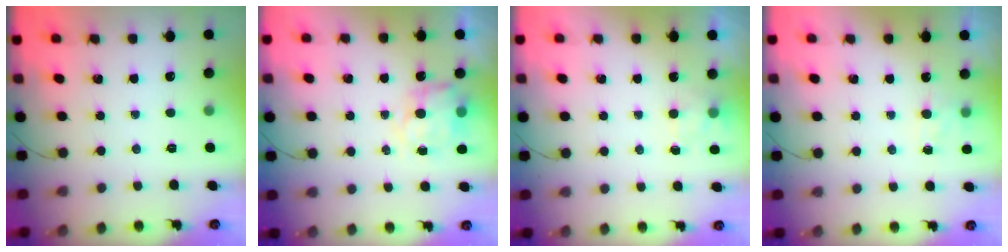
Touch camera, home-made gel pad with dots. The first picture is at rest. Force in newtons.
{"total": 8.3, "press": 8.2, "slide": 1.1}
{"total": 2.4, "press": 2.0, "slide": 1.4}
{"total": 3.2, "press": 3.0, "slide": 1.2}